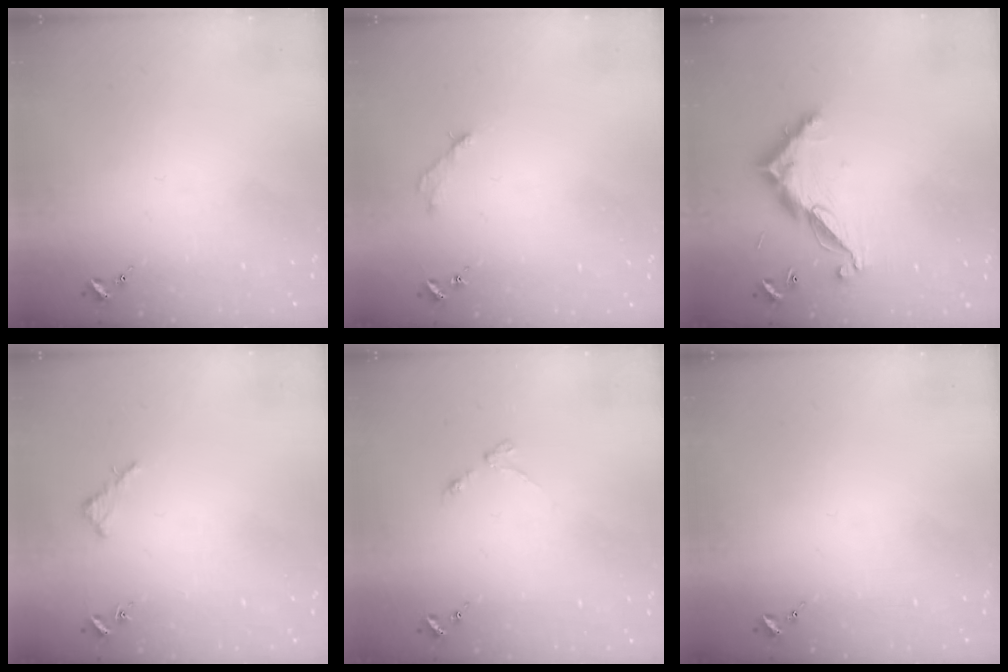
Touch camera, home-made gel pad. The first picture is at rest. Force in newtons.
{"total": 2.8, "press": 2.8, "slide": 0.4}
{"total": 11.5, "press": 11.5, "slide": 0.4}
{"total": 2.6, "press": 2.6, "slide": 0.2}
{"total": 3.2, "press": 3.1, "slide": 0.5}
{"total": 0.0}